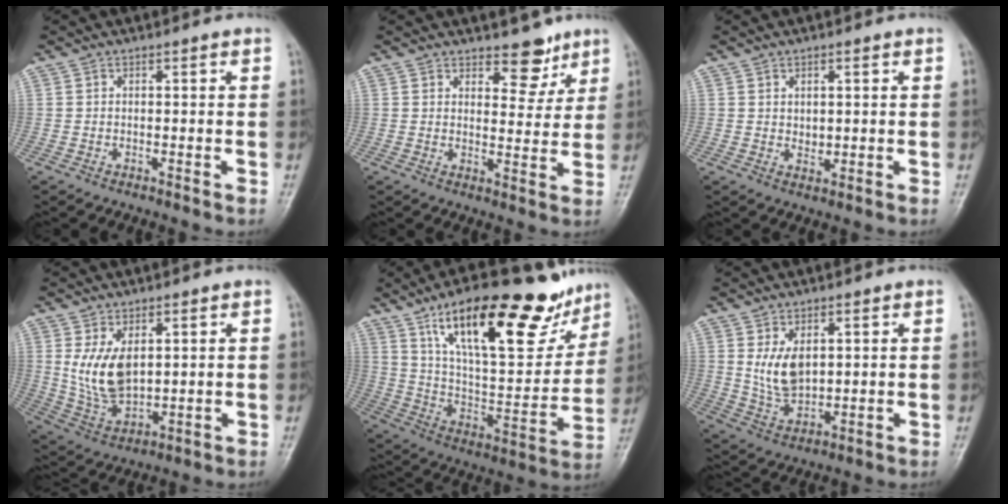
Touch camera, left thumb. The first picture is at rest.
{"total": 6.1, "force": [4.5, 3.2, 2.6], "torque": [-0.003, -0.032, 0.066]}
{"total": 2.3, "force": [0.8, 1.6, 1.5], "torque": [-0.015, -0.008, 0.015]}
{"total": 9.7, "force": [2.3, 5.8, 7.4], "torque": [-0.127, -0.021, 0.061]}
{"total": 28.6, "force": [17.5, 9.9, 20.3], "torque": [-0.267, -0.041, 0.288]}
{"total": 7.2, "force": [2.0, 4.5, 5.3], "torque": [-0.080, -0.018, 0.050]}